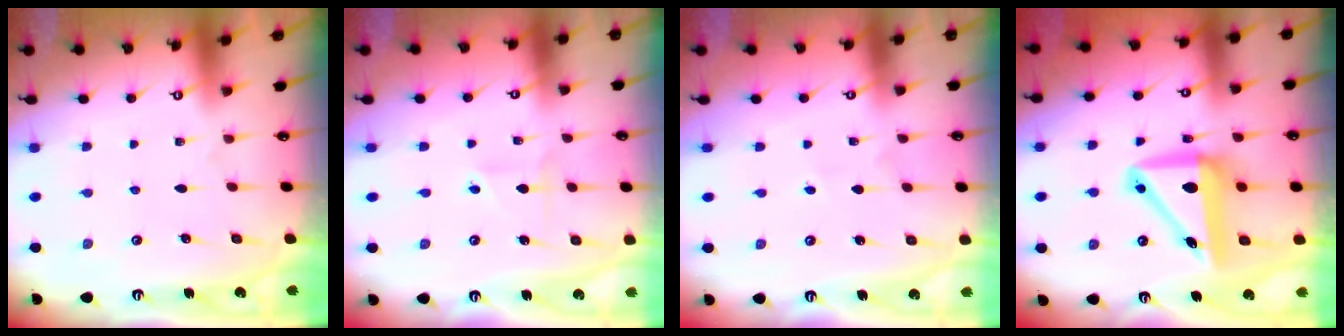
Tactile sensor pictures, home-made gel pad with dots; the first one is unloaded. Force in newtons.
{"total": 2.0, "press": 2.0, "slide": 0.5}
{"total": 1.7, "press": 1.6, "slide": 0.5}
{"total": 11.5, "press": 11.2, "slide": 2.8}